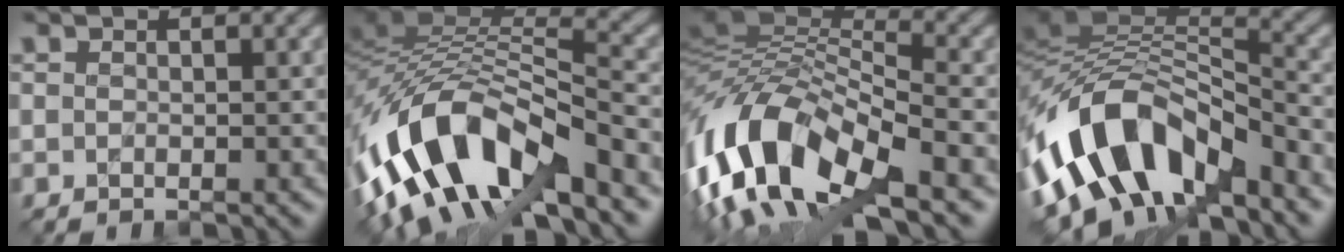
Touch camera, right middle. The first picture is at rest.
{"total": 13.5, "force": [-6.9, 6.2, 9.9], "torque": [-0.188, 0.019, -0.125]}
{"total": 13.7, "force": [-5.8, 6.1, 10.8], "torque": [-0.218, 0.015, -0.115]}
{"total": 11.7, "force": [-5.7, 6.3, 8.0], "torque": [-0.140, 0.021, -0.115]}